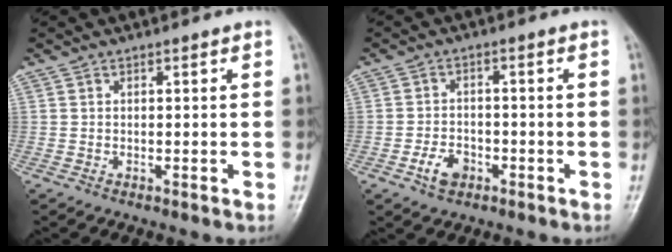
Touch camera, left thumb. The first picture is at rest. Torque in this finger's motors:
{"motor_torque": [-0.24, 0.70, 0.35, 0.31, 0.01]}